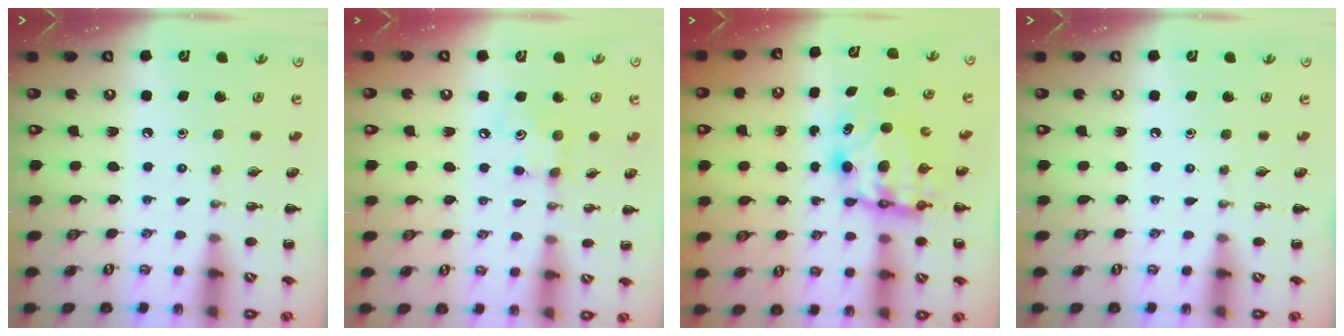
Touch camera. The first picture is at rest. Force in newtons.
{"total": 4.6, "press": 4.6, "slide": 0.5}
{"total": 7.3, "press": 7.1, "slide": 1.5}
{"total": 0.0}